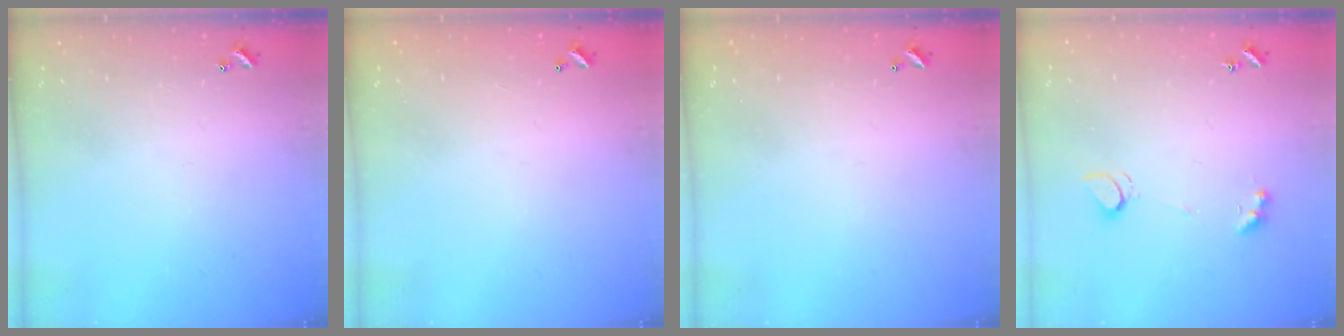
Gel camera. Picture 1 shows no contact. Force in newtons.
{"total": 2.9, "press": 2.9, "slide": 0.1}
{"total": 2.7, "press": 2.7, "slide": 0.1}
{"total": 3.2, "press": 3.1, "slide": 0.7}